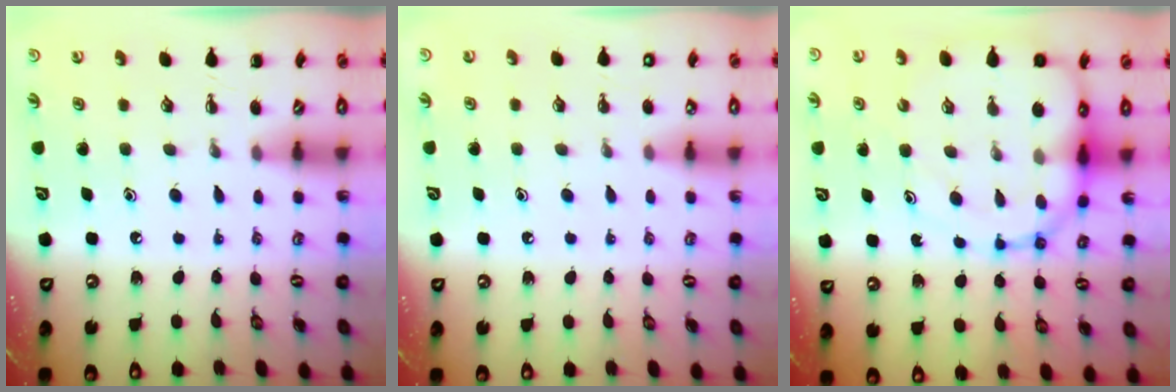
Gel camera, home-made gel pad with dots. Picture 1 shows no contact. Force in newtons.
{"total": 1.4, "press": 1.4, "slide": 0.1}
{"total": 15.5, "press": 15.0, "slide": 3.8}